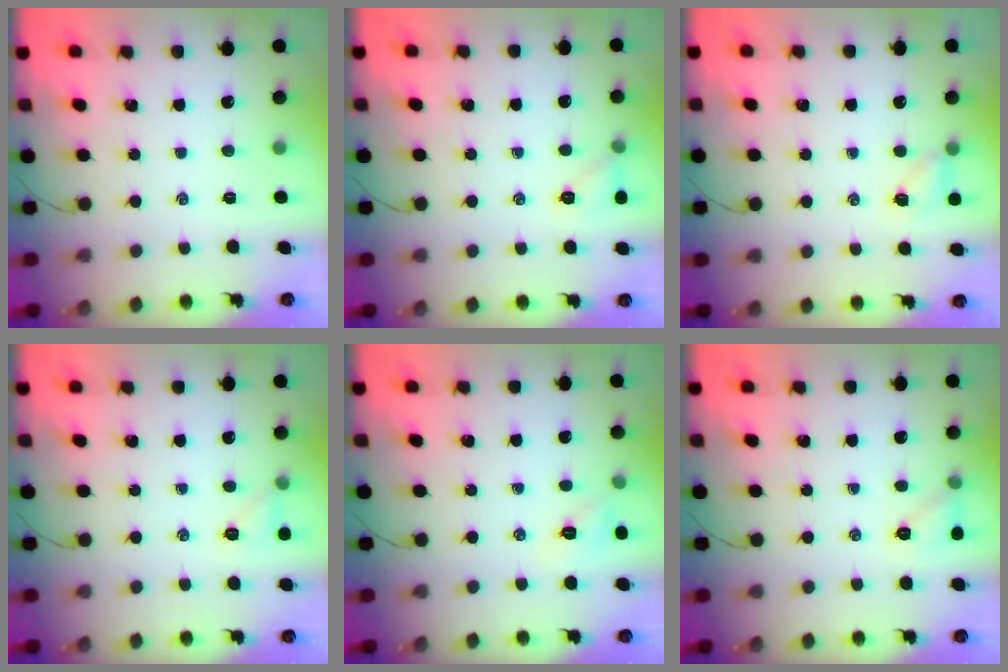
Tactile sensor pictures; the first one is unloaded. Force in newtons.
{"total": 6.0, "press": 5.8, "slide": 1.5}
{"total": 5.2, "press": 5.0, "slide": 1.6}
{"total": 6.2, "press": 6.0, "slide": 1.6}
{"total": 6.4, "press": 6.3, "slide": 1.5}
{"total": 6.3, "press": 6.0, "slide": 1.9}